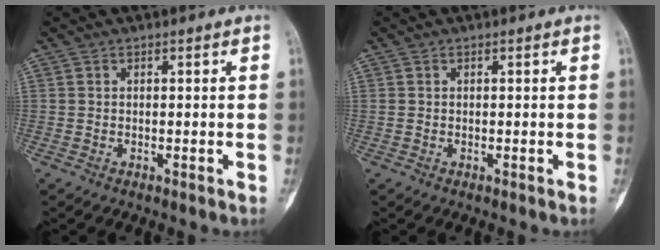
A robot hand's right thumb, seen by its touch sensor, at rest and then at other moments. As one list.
[{"total": 0.0}]